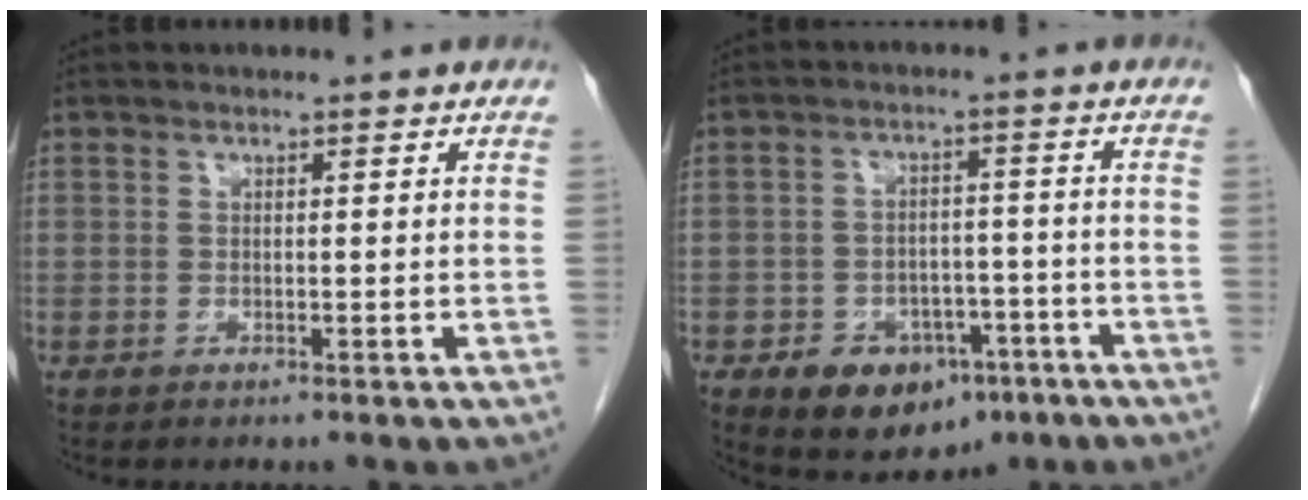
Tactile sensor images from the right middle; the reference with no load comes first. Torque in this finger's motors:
{"motor_torque": [0.82, -0.62, 0.13, 0.07]}